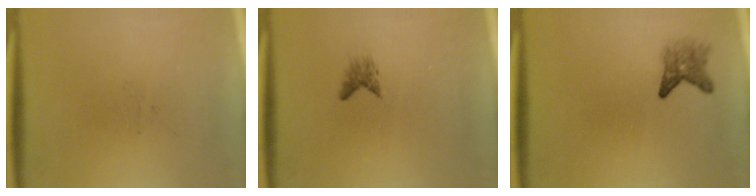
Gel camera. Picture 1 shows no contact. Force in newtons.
{"total": 1.1}
{"total": 2.4}